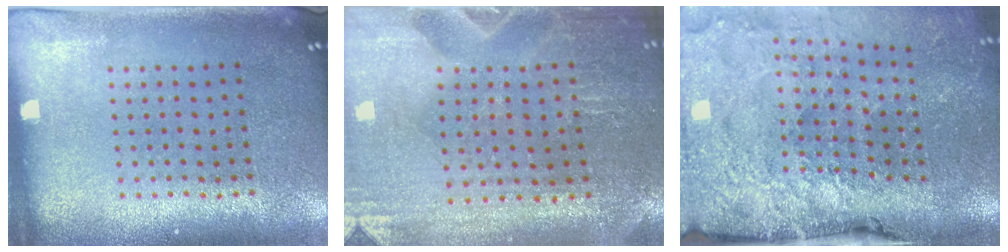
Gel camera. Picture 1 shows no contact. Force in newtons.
{"total": 0.8, "press": 0.8, "slide": 0.2}
{"total": 4.9, "press": 3.8, "slide": 3.0}